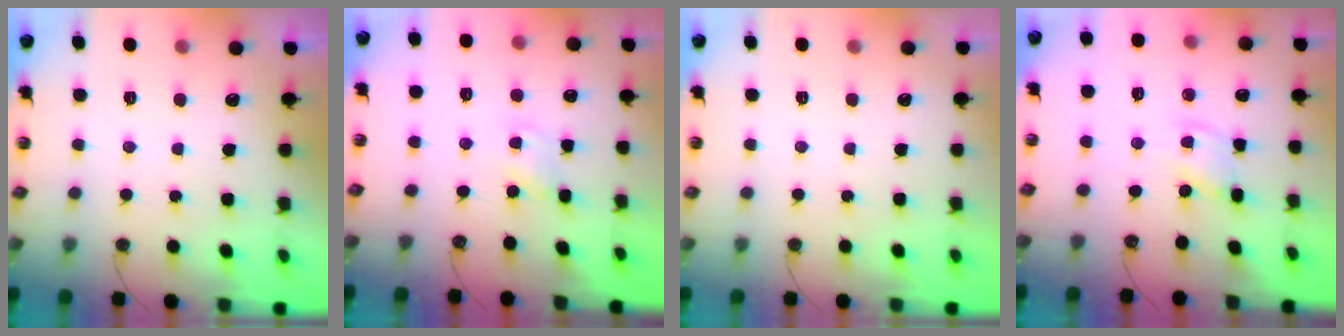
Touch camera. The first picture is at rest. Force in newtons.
{"total": 1.9, "press": 1.9, "slide": 0.2}
{"total": 0.0}
{"total": 2.7, "press": 2.7, "slide": 0.2}